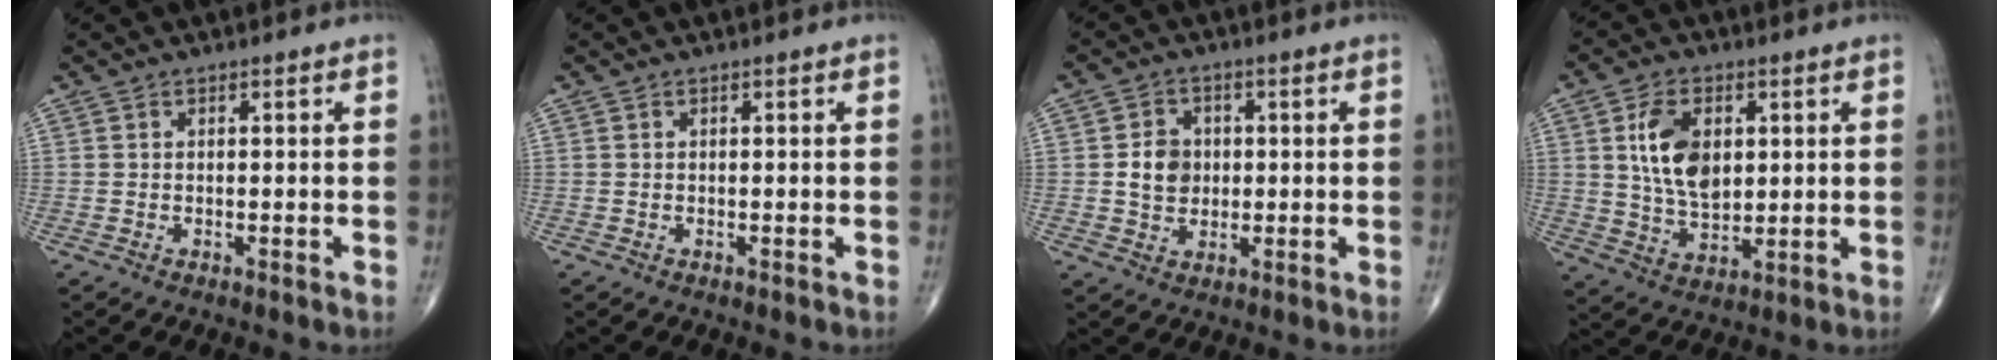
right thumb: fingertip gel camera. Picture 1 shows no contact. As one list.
[{"total": 0.0}, {"total": 5.9, "force": [0.3, 4.9, 3.2], "torque": [-0.036, 0.001, 0.003]}, {"total": 11.2, "force": [2.6, 6.9, 8.5], "torque": [-0.137, -0.013, 0.052]}]